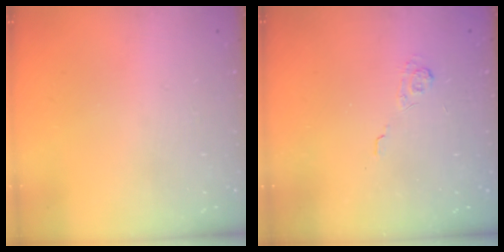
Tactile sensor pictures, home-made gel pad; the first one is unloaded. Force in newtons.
{"total": 2.2, "press": 1.7, "slide": 1.5}